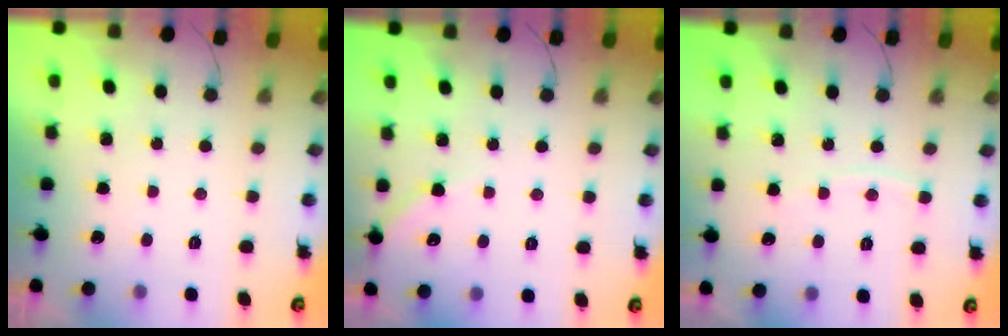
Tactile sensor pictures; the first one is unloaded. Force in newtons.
{"total": 4.8, "press": 4.7, "slide": 0.8}
{"total": 3.8, "press": 3.7, "slide": 0.5}